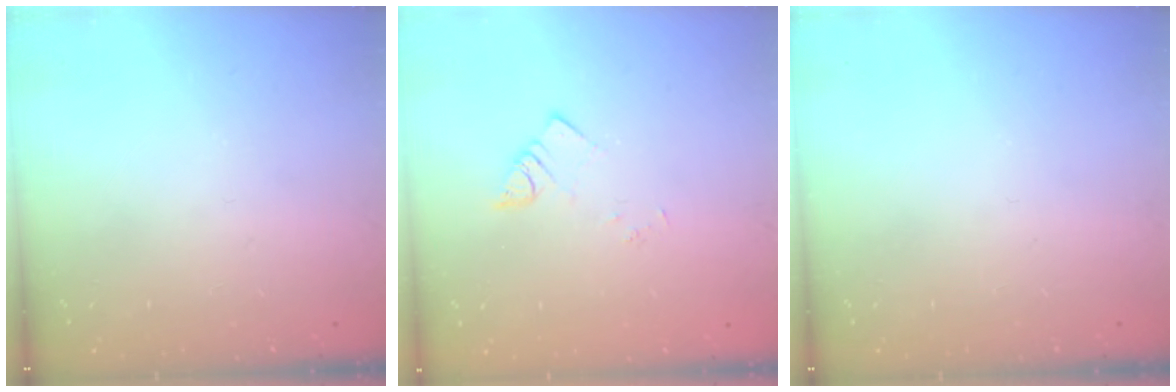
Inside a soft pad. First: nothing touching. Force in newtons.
{"total": 2.2, "press": 2.2, "slide": 0.2}
{"total": 0.0}